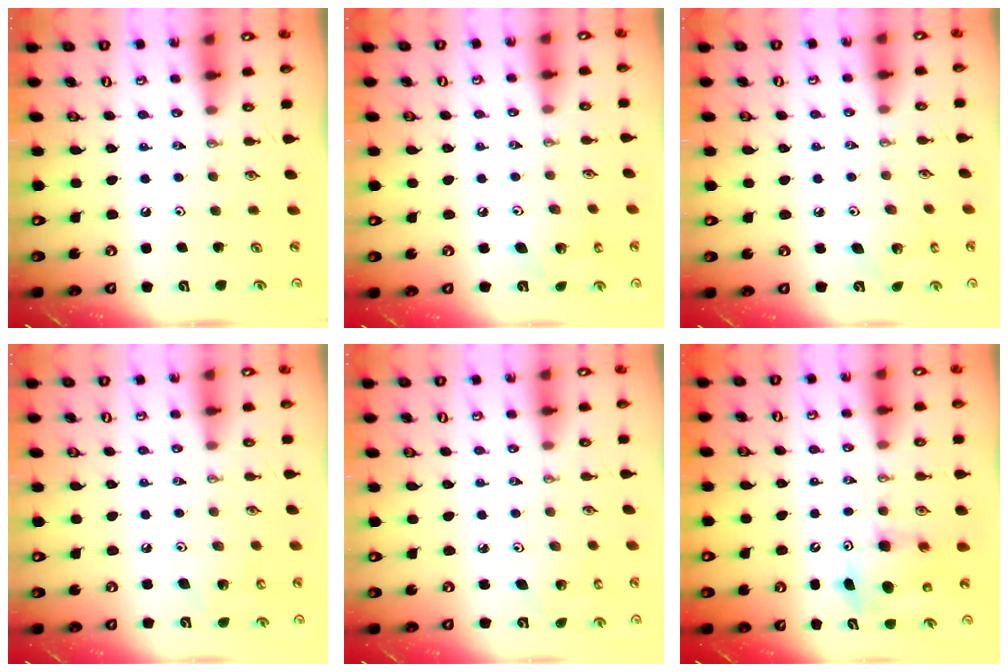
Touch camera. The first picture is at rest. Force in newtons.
{"total": 7.1, "press": 7.1, "slide": 0.5}
{"total": 5.2, "press": 5.2, "slide": 0.4}
{"total": 6.5, "press": 6.5, "slide": 0.8}
{"total": 4.5, "press": 4.5, "slide": 0.2}
{"total": 8.0, "press": 7.6, "slide": 2.2}